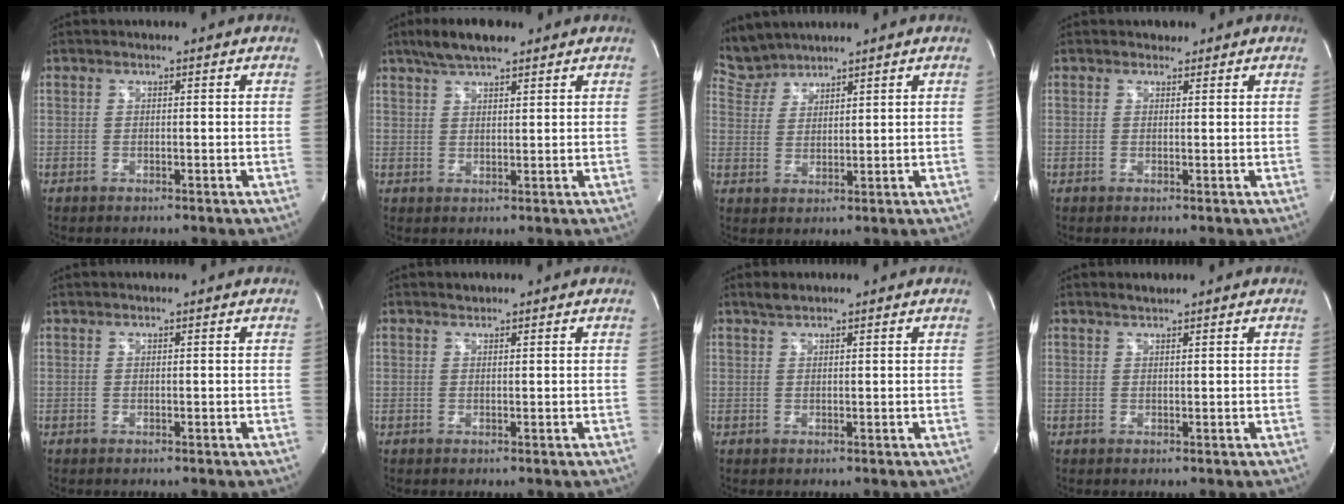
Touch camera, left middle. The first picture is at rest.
{"total": 6.2, "force": [4.7, 1.6, 3.7], "torque": [-0.078, 0.015, 0.085]}
{"total": 4.2, "force": [4.1, 0.6, -0.7], "torque": [0.004, 0.014, 0.091]}
{"total": 1.1, "force": [0.9, 0.6, 0.0], "torque": [-0.001, 0.002, 0.010]}
{"total": 0.0}
{"total": 0.6, "force": [0.6, 0.1, 0.0], "torque": [-0.010, 0.002, 0.012]}
{"total": 1.4, "force": [1.3, 0.3, 0.5], "torque": [-0.017, 0.005, 0.027]}
{"total": 1.0, "force": [1.0, 0.0, 0.3], "torque": [-0.013, 0.004, 0.022]}